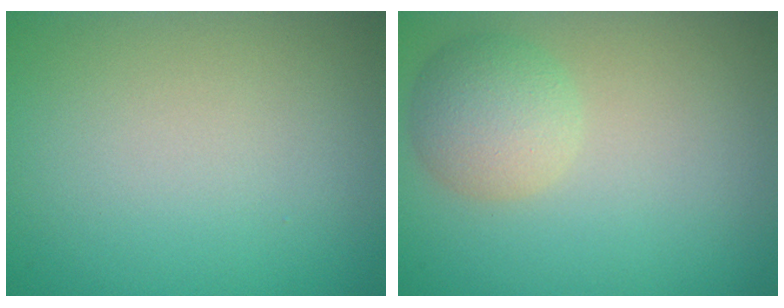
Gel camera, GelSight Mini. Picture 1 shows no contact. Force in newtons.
{"total": 3.4, "press": 3.4, "slide": 0.1}